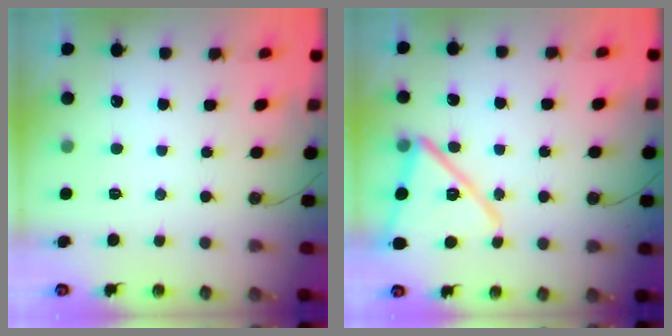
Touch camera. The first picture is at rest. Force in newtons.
{"total": 14.3, "press": 14.2, "slide": 1.5}